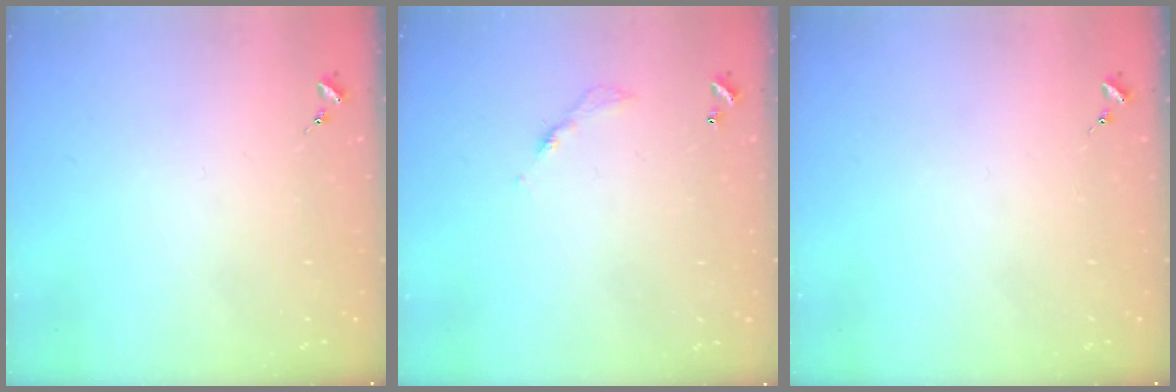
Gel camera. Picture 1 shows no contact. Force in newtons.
{"total": 3.6, "press": 3.6, "slide": 0.2}
{"total": 0.0}